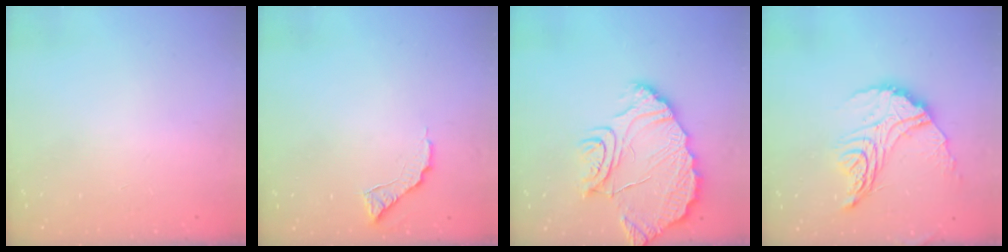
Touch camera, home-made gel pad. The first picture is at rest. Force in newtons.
{"total": 7.3, "press": 7.3, "slide": 0.4}
{"total": 16.6, "press": 16.5, "slide": 1.4}
{"total": 17.5, "press": 17.4, "slide": 0.9}